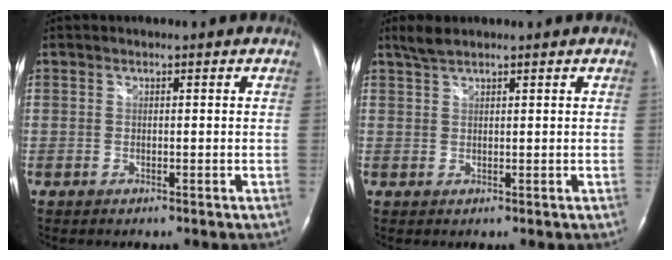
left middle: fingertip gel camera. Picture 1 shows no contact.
{"total": 2.3, "force": [2.0, 0.4, 1.1], "torque": [-0.029, 0.010, 0.042]}